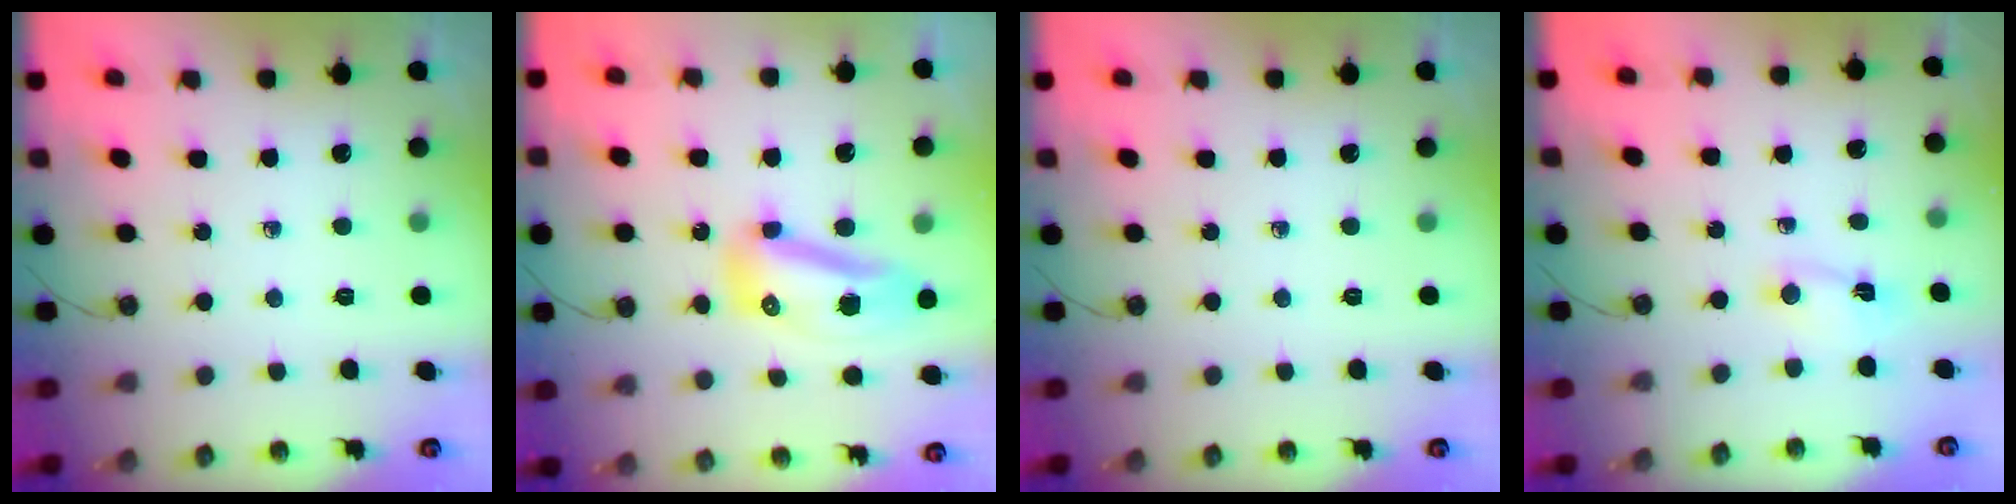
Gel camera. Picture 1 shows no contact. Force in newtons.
{"total": 10.6, "press": 10.6, "slide": 0.8}
{"total": 0.0}
{"total": 1.4, "press": 1.4, "slide": 0.3}